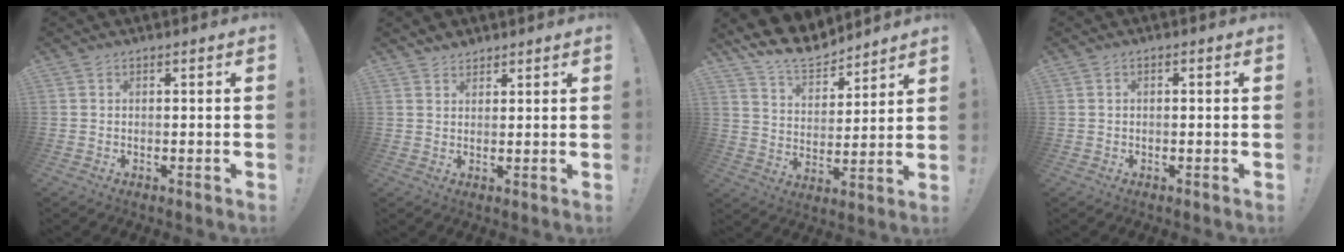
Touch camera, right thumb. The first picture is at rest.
{"total": 3.0, "force": [2.6, 1.4, 0.3], "torque": [0.006, -0.018, 0.048]}
{"total": 11.7, "force": [10.3, 4.5, 3.2], "torque": [-0.068, -0.084, 0.193]}
{"total": 0.9, "force": [-0.3, 0.6, 0.6], "torque": [-0.010, 0.004, -0.005]}